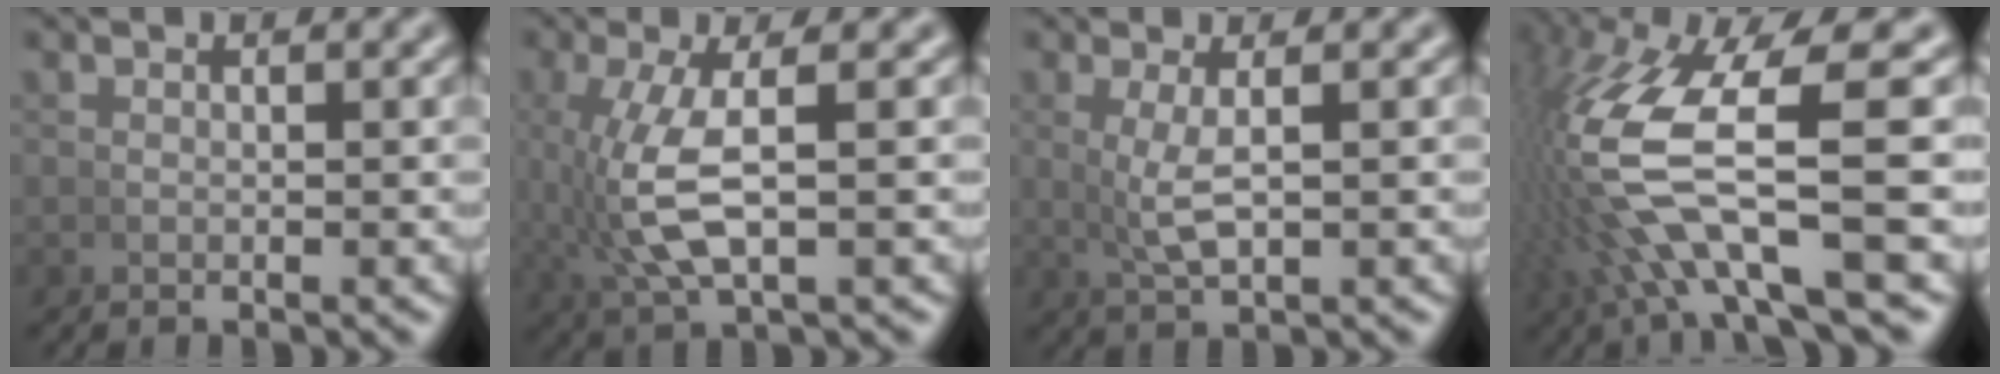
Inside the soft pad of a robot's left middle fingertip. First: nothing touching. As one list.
[{"total": 5.6, "force": [0.0, 1.7, 5.3], "torque": [-0.112, 0.001, 0.009]}, {"total": 2.9, "force": [0.4, 0.5, 2.9], "torque": [-0.057, -0.003, 0.015]}, {"total": 11.0, "force": [0.3, 5.2, 9.7], "torque": [-0.222, -0.015, 0.012]}]